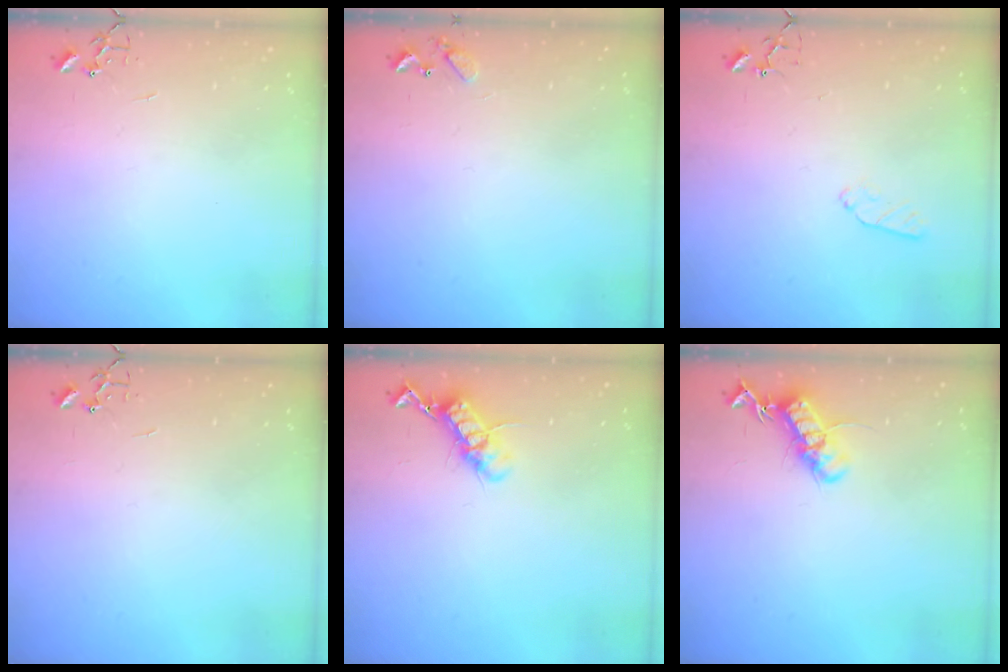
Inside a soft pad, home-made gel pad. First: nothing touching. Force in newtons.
{"total": 7.0, "press": 7.0, "slide": 0.6}
{"total": 5.3, "press": 5.2, "slide": 0.7}
{"total": 0.0}
{"total": 12.3, "press": 12.3, "slide": 0.6}
{"total": 13.8, "press": 13.7, "slide": 1.3}